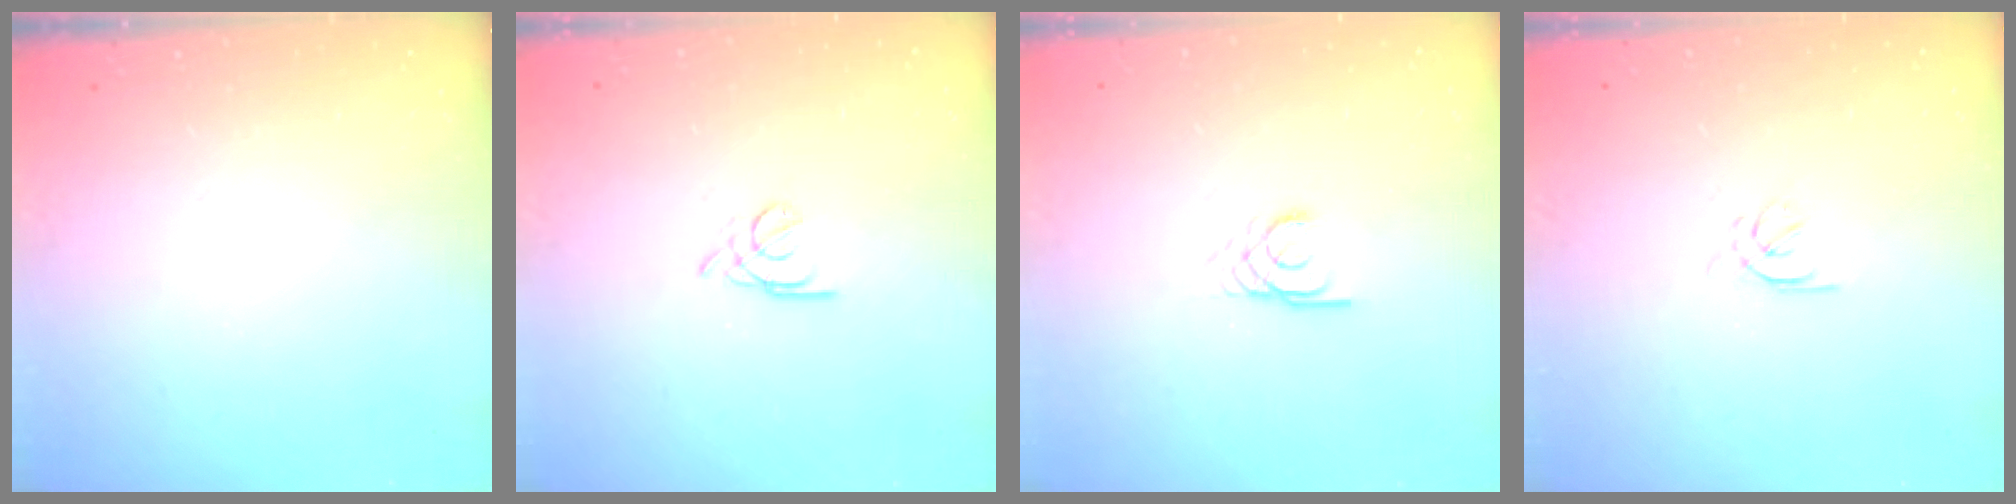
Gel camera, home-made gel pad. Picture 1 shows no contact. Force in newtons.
{"total": 1.8, "press": 1.7, "slide": 0.5}
{"total": 2.4, "press": 2.4, "slide": 0.3}
{"total": 2.2, "press": 2.1, "slide": 0.7}